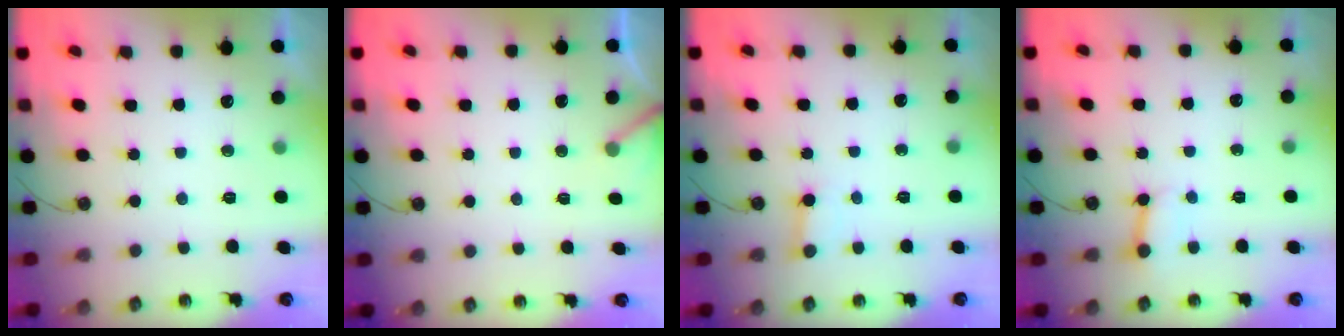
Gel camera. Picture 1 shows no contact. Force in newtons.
{"total": 2.9, "press": 2.9, "slide": 0.2}
{"total": 2.7, "press": 2.7, "slide": 0.2}
{"total": 2.6, "press": 2.6, "slide": 0.1}